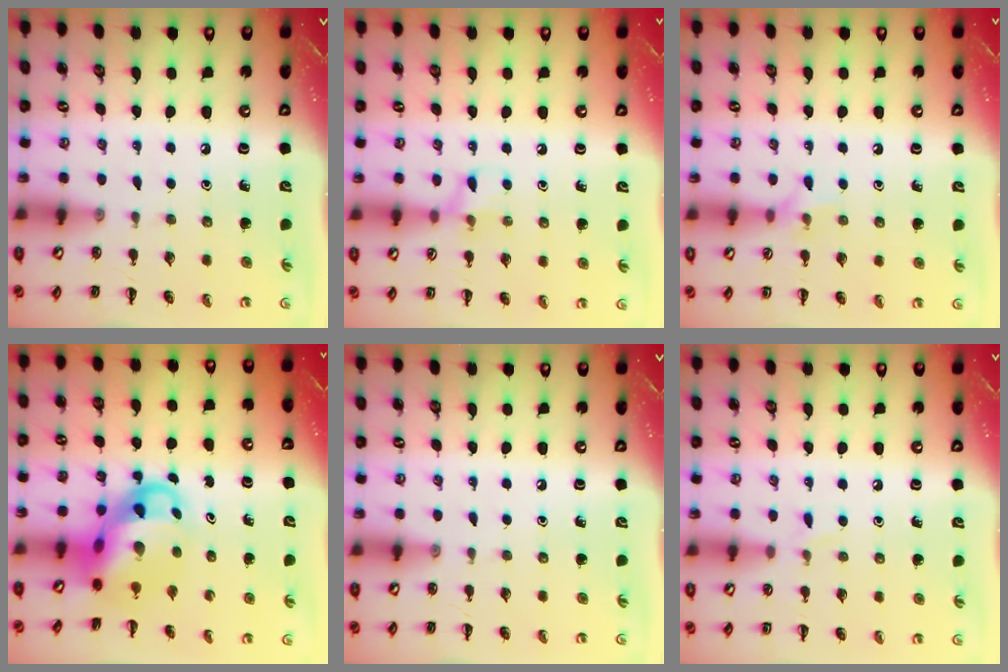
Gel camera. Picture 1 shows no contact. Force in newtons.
{"total": 6.8, "press": 6.6, "slide": 1.6}
{"total": 5.5, "press": 5.4, "slide": 0.9}
{"total": 7.1, "press": 6.8, "slide": 2.1}
{"total": 0.0}
{"total": 3.3, "press": 3.2, "slide": 1.0}